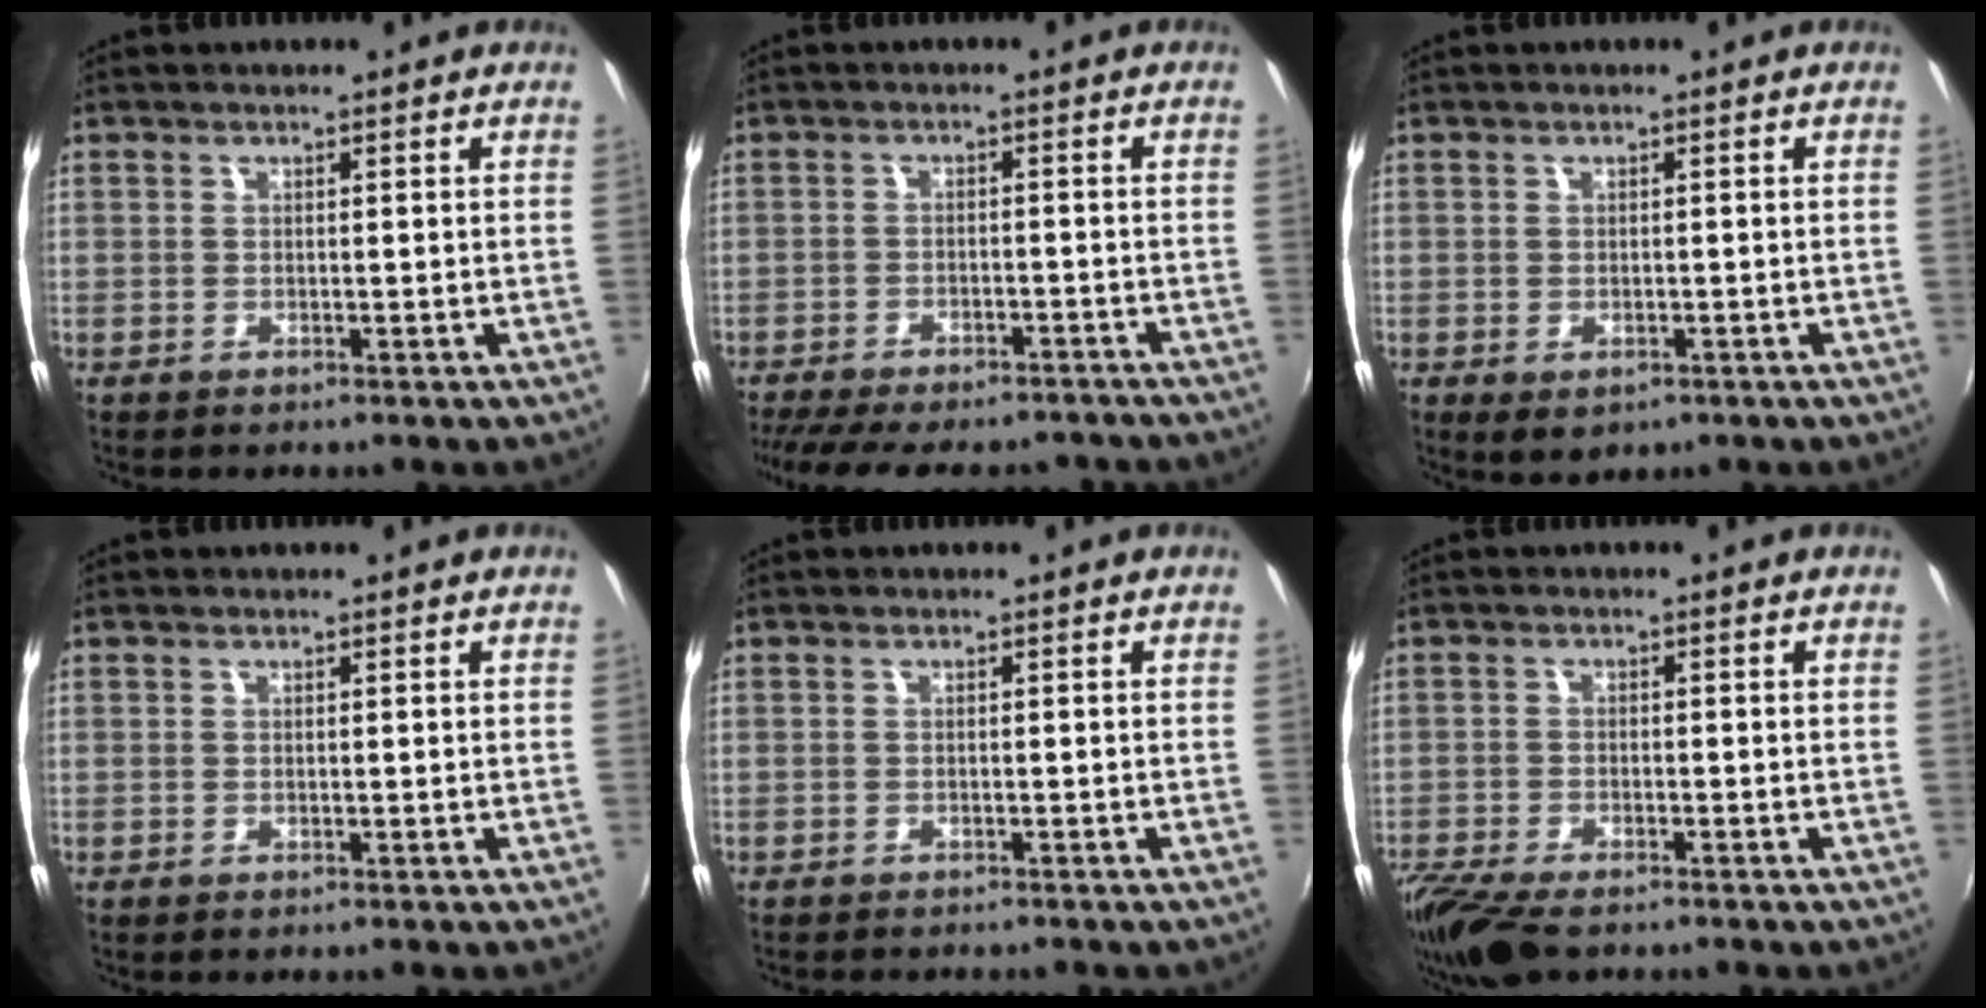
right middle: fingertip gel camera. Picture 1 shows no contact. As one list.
[{"total": 15.8, "force": [-13.5, 4.4, 7.1], "torque": [-0.150, -0.025, -0.184]}, {"total": 2.7, "force": [-0.6, 1.8, 1.9], "torque": [-0.034, -0.010, -0.006]}, {"total": 0.0}, {"total": 1.7, "force": [-1.6, 0.1, 0.6], "torque": [-0.019, -0.013, -0.026]}, {"total": 9.9, "force": [-7.8, 2.8, 5.4], "torque": [-0.137, -0.041, -0.144]}]